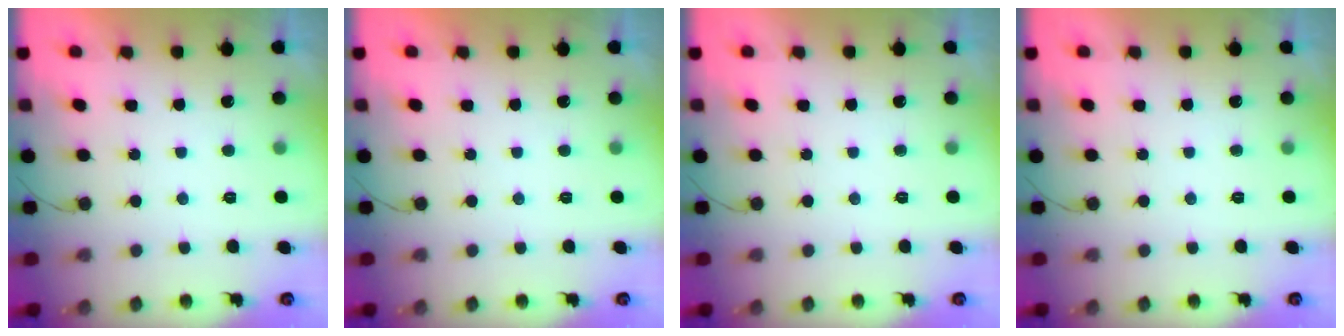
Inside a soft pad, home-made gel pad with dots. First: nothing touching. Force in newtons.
{"total": 0.0}
{"total": 0.0}
{"total": 0.0}